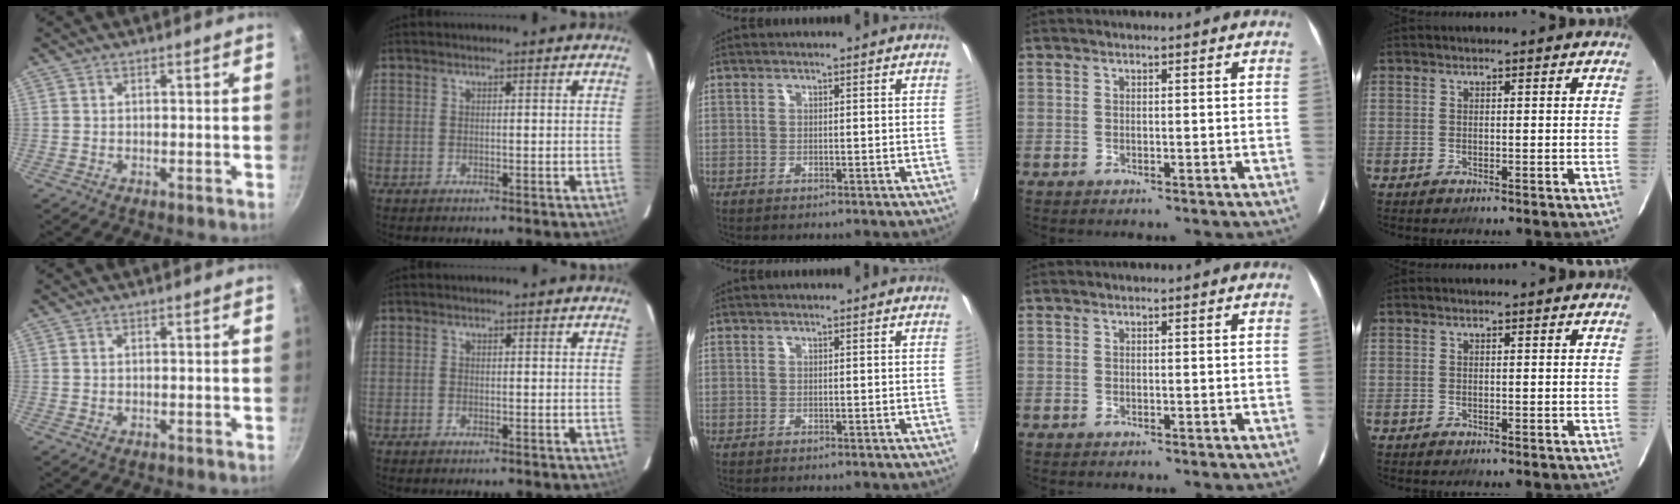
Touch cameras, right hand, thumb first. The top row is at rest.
{"index": {"total": 0.6, "force": [-0.5, 0.3, 0.2], "torque": [-0.005, 0.000, -0.012]}}